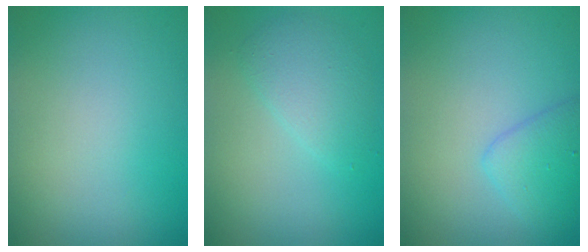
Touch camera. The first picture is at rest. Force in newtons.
{"total": 2.6, "press": 2.6, "slide": 0.3}
{"total": 2.5, "press": 2.5, "slide": 0.1}